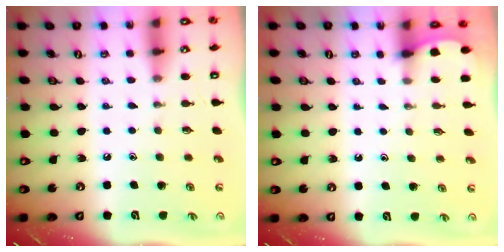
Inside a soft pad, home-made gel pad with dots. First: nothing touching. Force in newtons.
{"total": 1.9, "press": 1.9, "slide": 0.2}